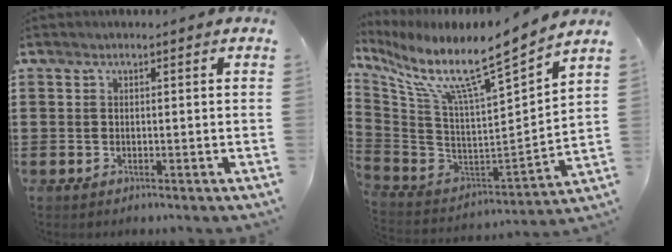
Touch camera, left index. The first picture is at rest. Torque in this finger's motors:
{"motor_torque": [2.14, 0.00, 0.63, 0.21]}